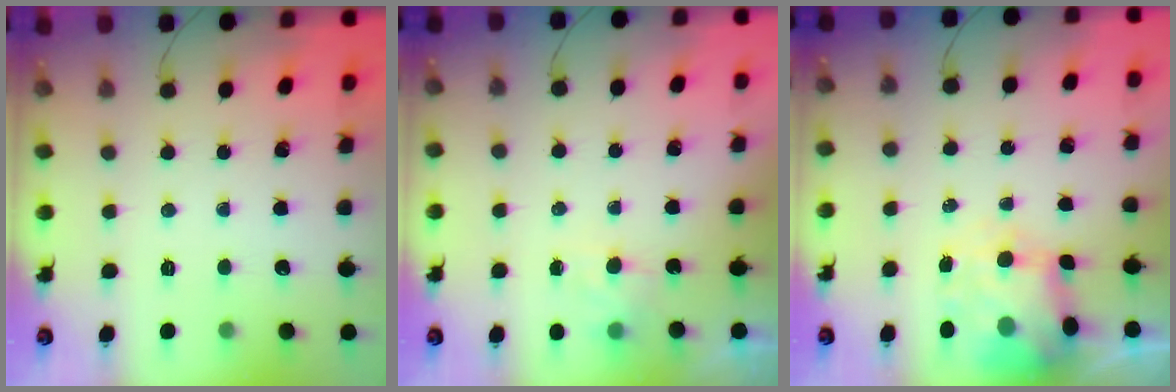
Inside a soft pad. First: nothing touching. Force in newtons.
{"total": 5.0, "press": 4.7, "slide": 1.5}
{"total": 6.2, "press": 6.1, "slide": 1.4}